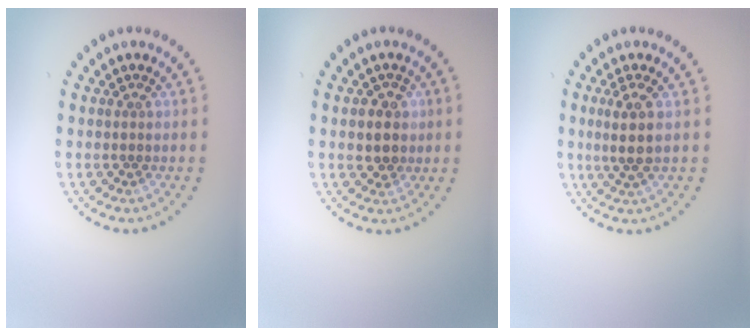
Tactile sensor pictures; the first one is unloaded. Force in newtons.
{"total": 2.1, "press": 2.0, "slide": 0.7}
{"total": 2.4, "press": 2.2, "slide": 1.2}